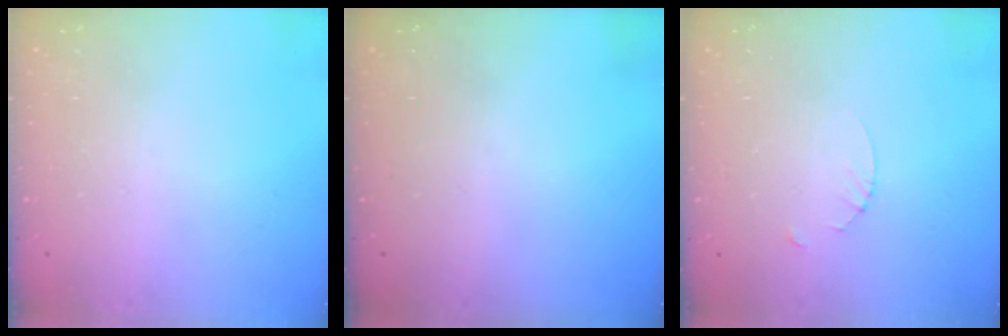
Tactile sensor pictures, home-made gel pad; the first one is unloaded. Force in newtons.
{"total": 0.0}
{"total": 2.7, "press": 2.7, "slide": 0.3}